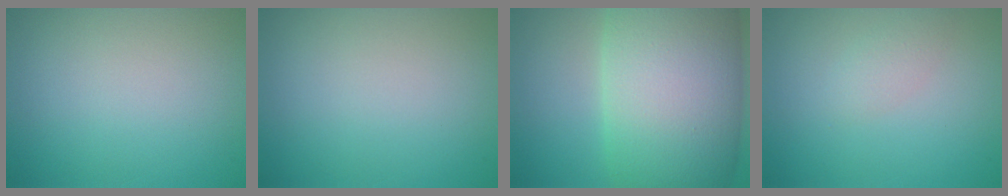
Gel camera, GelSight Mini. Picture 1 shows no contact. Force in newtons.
{"total": 0.0}
{"total": 15.7, "press": 15.7, "slide": 0.8}
{"total": 1.2, "press": 1.2, "slide": 0.1}